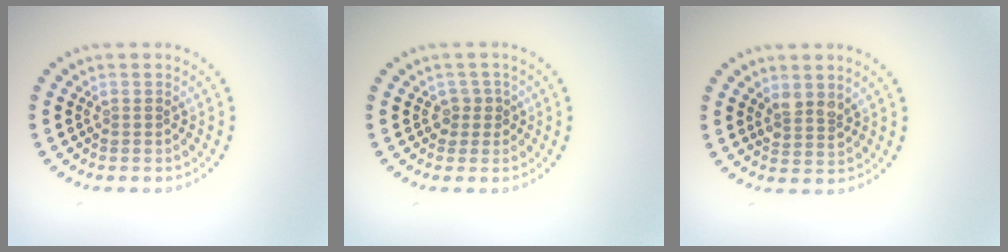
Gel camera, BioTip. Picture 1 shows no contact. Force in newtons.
{"total": 1.5, "press": 1.1, "slide": 1.0}
{"total": 1.8, "press": 1.5, "slide": 1.0}